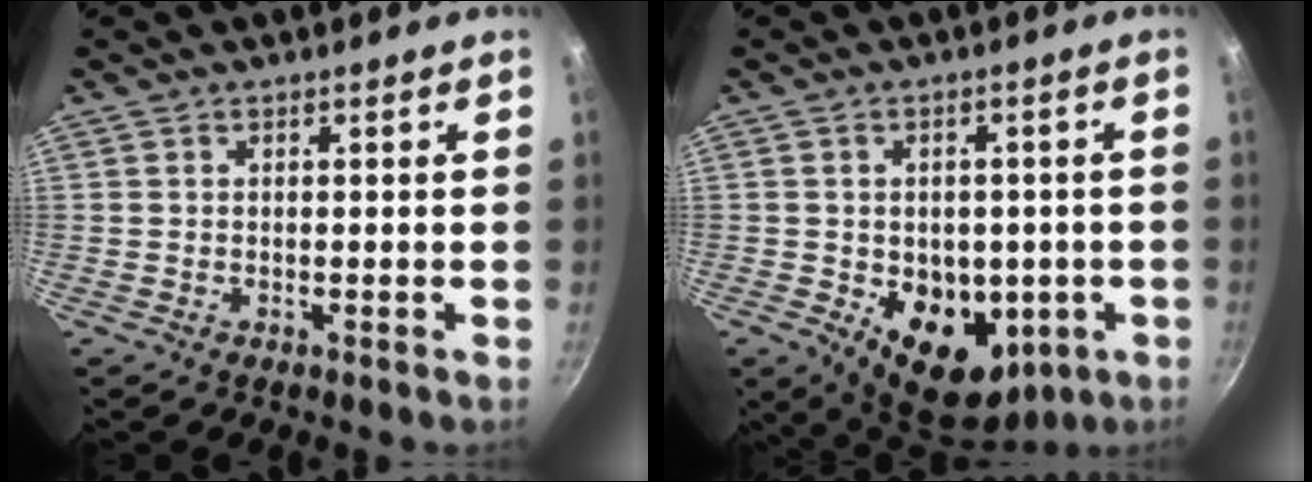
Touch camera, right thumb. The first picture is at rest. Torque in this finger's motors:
{"motor_torque": [-0.30, 0.88, 0.04, 0.07, 0.17]}